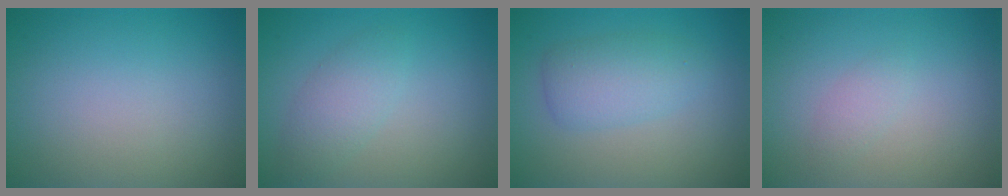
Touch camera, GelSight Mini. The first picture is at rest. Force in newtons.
{"total": 2.5, "press": 2.5, "slide": 0.1}
{"total": 3.2, "press": 3.2, "slide": 0.1}
{"total": 1.0, "press": 1.0, "slide": 0.0}